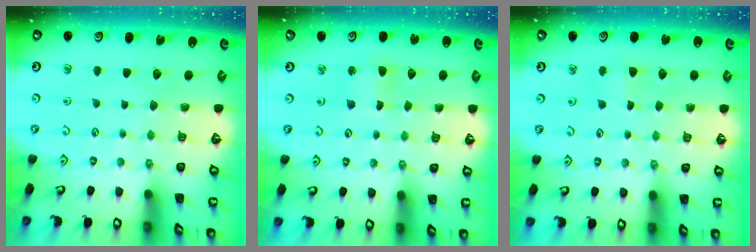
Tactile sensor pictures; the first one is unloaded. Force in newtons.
{"total": 2.7, "press": 2.7, "slide": 0.2}
{"total": 2.1, "press": 2.0, "slide": 0.4}